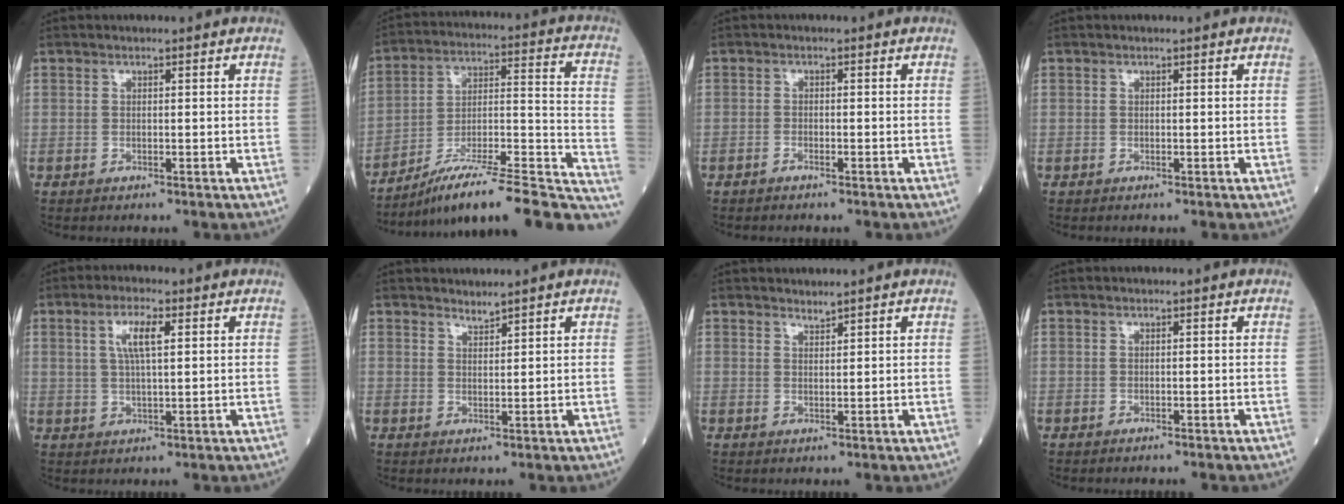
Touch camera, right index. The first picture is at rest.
{"total": 25.1, "force": [-20.9, 2.0, 13.7], "torque": [-0.136, 0.017, -0.316]}
{"total": 0.8, "force": [-0.7, 0.1, 0.3], "torque": [-0.010, 0.001, -0.013]}
{"total": 0.0}
{"total": 5.1, "force": [1.8, 1.0, 4.7], "torque": [-0.094, 0.007, 0.034]}
{"total": 1.4, "force": [1.3, -0.2, 0.0], "torque": [-0.003, -0.007, 0.027]}
{"total": 1.0, "force": [1.0, -0.1, 0.1], "torque": [-0.005, -0.006, 0.021]}
{"total": 0.7, "force": [-0.6, 0.0, 0.3], "torque": [-0.001, 0.000, -0.010]}